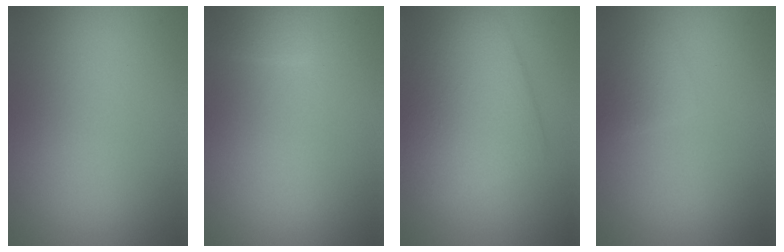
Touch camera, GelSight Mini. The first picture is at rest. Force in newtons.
{"total": 0.8, "press": 0.8, "slide": 0.1}
{"total": 6.5, "press": 6.5, "slide": 0.2}
{"total": 1.4, "press": 1.4, "slide": 0.1}